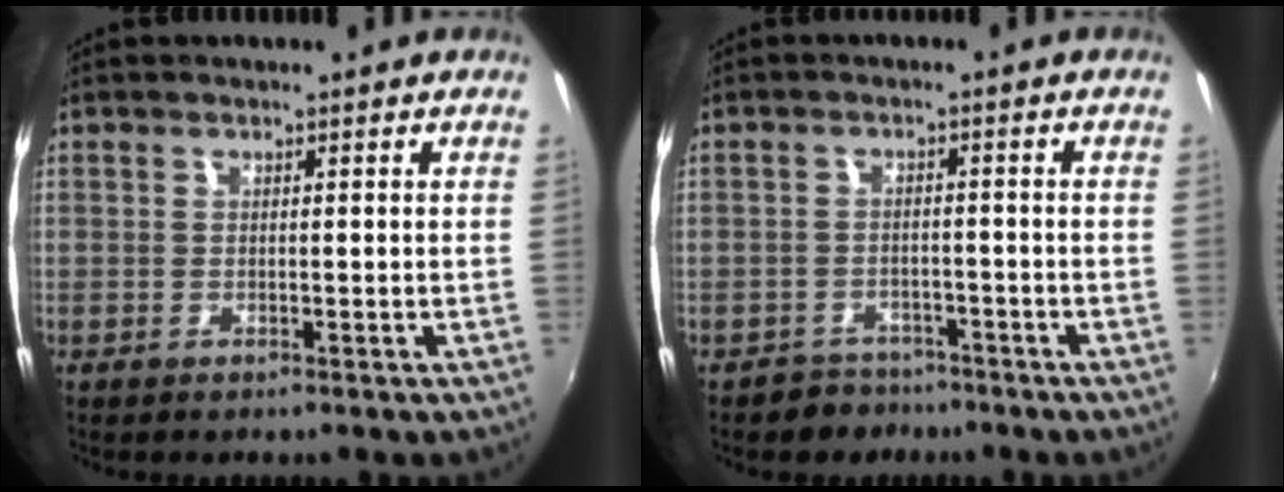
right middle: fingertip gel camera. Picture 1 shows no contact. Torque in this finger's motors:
{"motor_torque": [0.04, -0.25, 0.01, -0.01]}